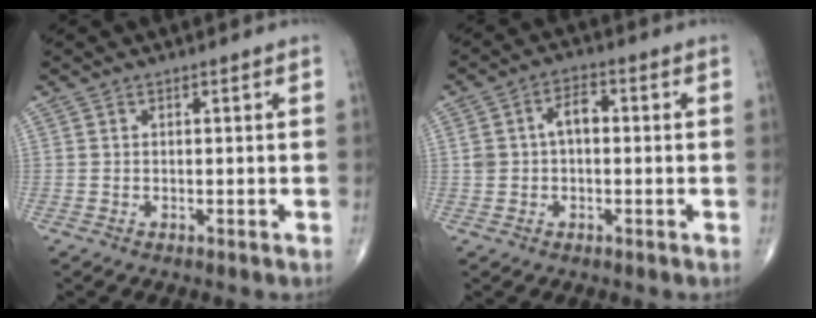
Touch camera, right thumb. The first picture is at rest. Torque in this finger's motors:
{"motor_torque": [0.08, -0.01, 0.56, -0.06, 0.00]}